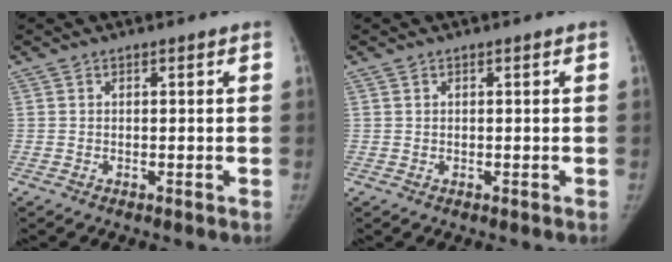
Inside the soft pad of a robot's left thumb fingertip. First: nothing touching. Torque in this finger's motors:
{"motor_torque": [-0.38, 0.27, -0.05, 0.50, 0.03]}